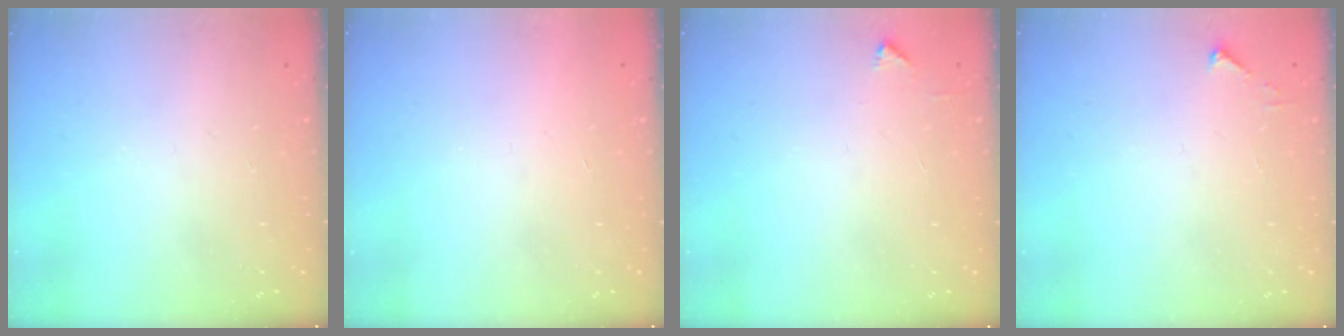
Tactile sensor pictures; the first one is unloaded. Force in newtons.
{"total": 1.7, "press": 1.7, "slide": 0.1}
{"total": 2.1, "press": 2.1, "slide": 0.3}
{"total": 2.5, "press": 2.5, "slide": 0.3}